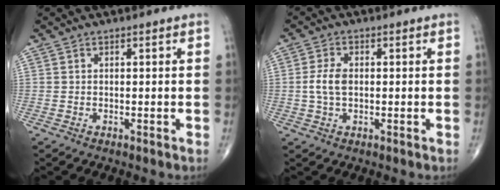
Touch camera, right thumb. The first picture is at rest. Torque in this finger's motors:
{"motor_torque": [0.52, -0.27, 0.95, 0.00, -0.07]}